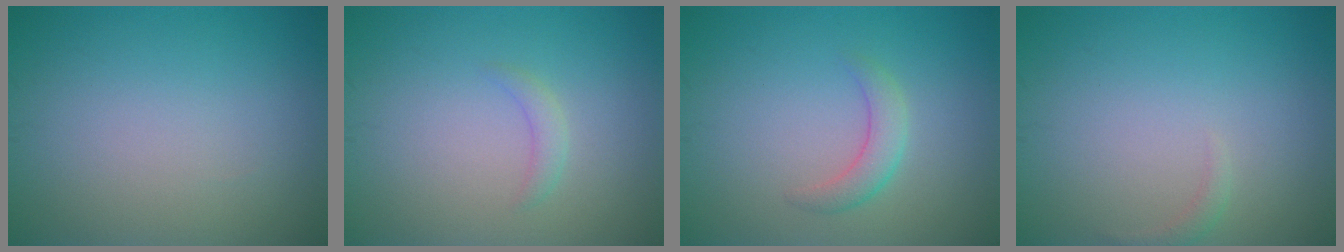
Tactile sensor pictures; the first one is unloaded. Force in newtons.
{"total": 1.1, "press": 1.1, "slide": 0.1}
{"total": 2.2, "press": 2.2, "slide": 0.2}
{"total": 0.8, "press": 0.7, "slide": 0.1}